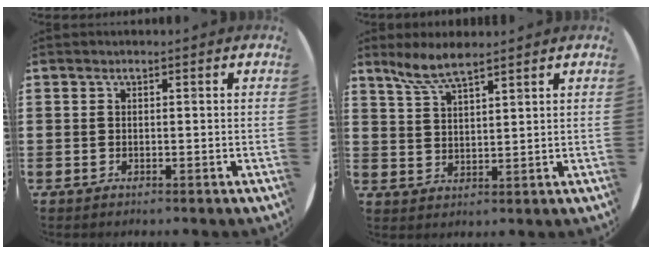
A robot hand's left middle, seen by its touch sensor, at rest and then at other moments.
{"total": 5.1, "force": [4.4, 0.5, 2.4], "torque": [-0.059, -0.006, 0.080]}